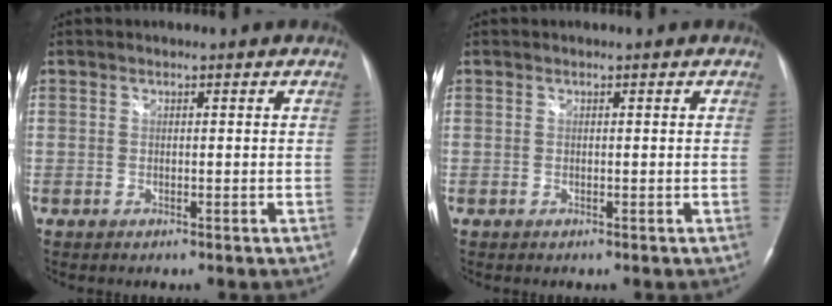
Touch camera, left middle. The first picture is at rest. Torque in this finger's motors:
{"motor_torque": [-0.06, -0.01, 0.07, 0.00]}